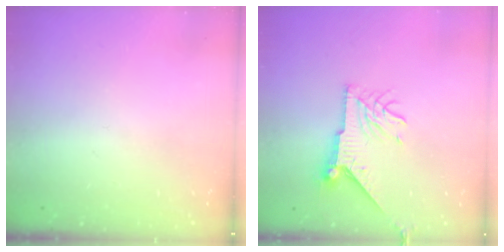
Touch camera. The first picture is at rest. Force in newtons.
{"total": 9.2, "press": 9.2, "slide": 0.3}